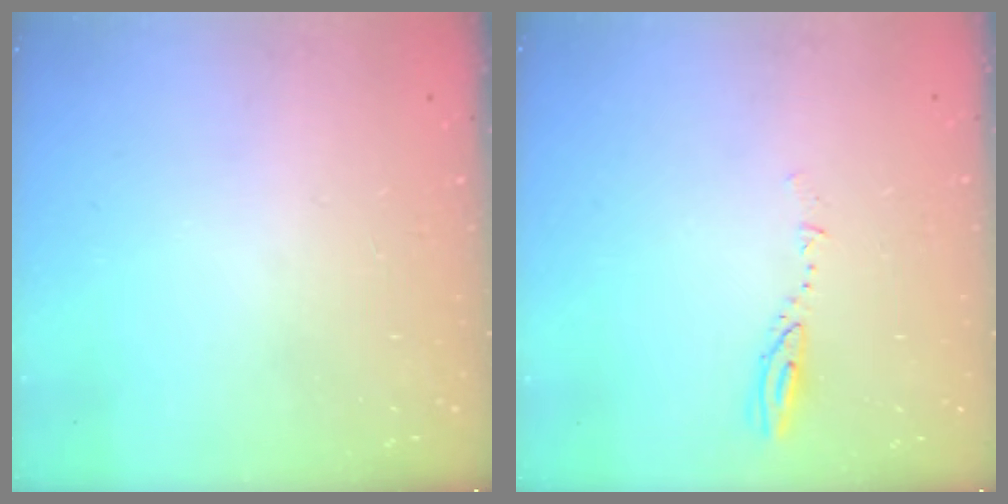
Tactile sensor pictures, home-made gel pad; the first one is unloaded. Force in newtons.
{"total": 3.3, "press": 3.3, "slide": 0.3}